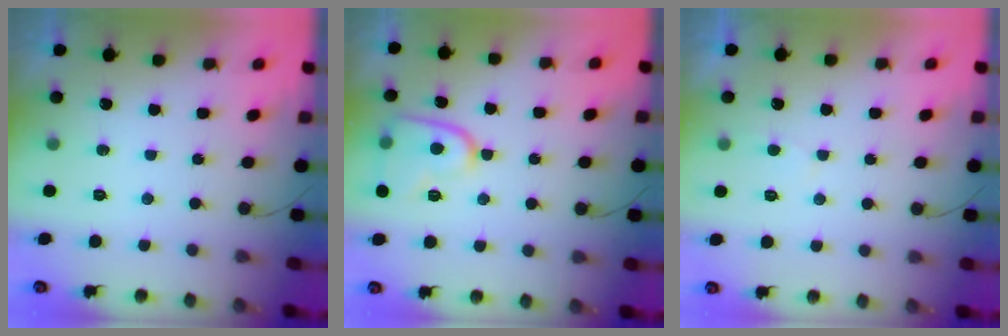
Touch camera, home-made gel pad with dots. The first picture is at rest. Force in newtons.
{"total": 10.4, "press": 10.4, "slide": 0.4}
{"total": 3.6, "press": 3.6, "slide": 0.5}